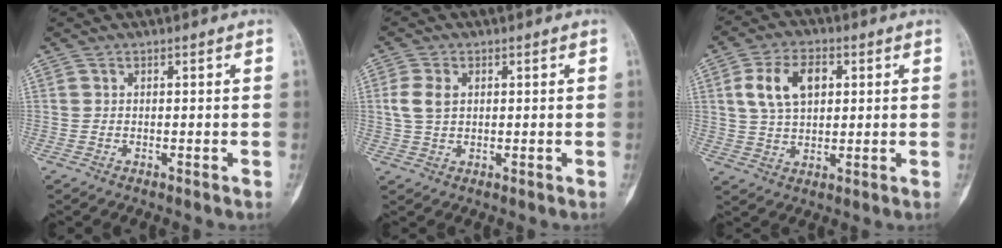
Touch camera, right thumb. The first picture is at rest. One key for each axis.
{"total": 4.2, "fx": 0.8, "fy": 2.8, "fz": 3.1, "tx": -0.069, "ty": 0.003, "tz": 0.015}
{"total": 9.5, "fx": 2.5, "fy": 5.9, "fz": 7.0, "tx": -0.120, "ty": 0.004, "tz": 0.047}